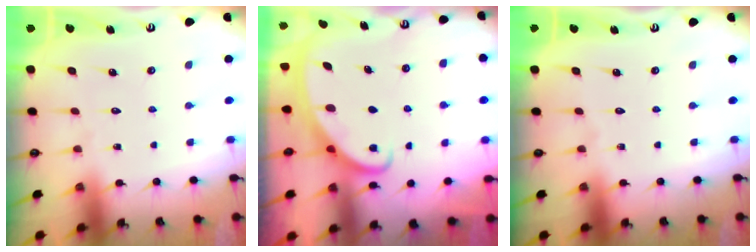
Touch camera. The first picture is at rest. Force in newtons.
{"total": 2.3, "press": 2.3, "slide": 0.3}
{"total": 0.0}